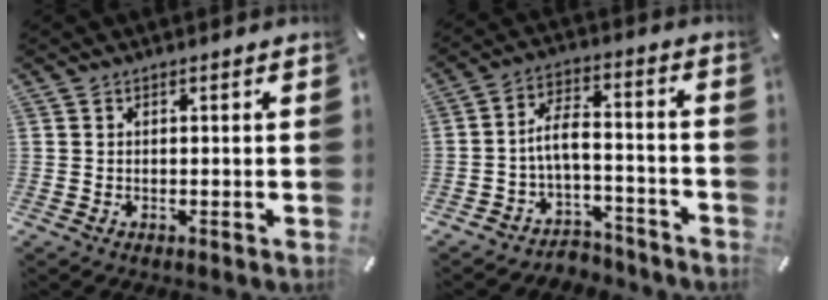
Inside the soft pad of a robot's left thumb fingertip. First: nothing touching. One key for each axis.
{"total": 7.8, "fx": -2.2, "fy": 5.0, "fz": 5.6, "tx": -0.111, "ty": 0.010, "tz": -0.038}